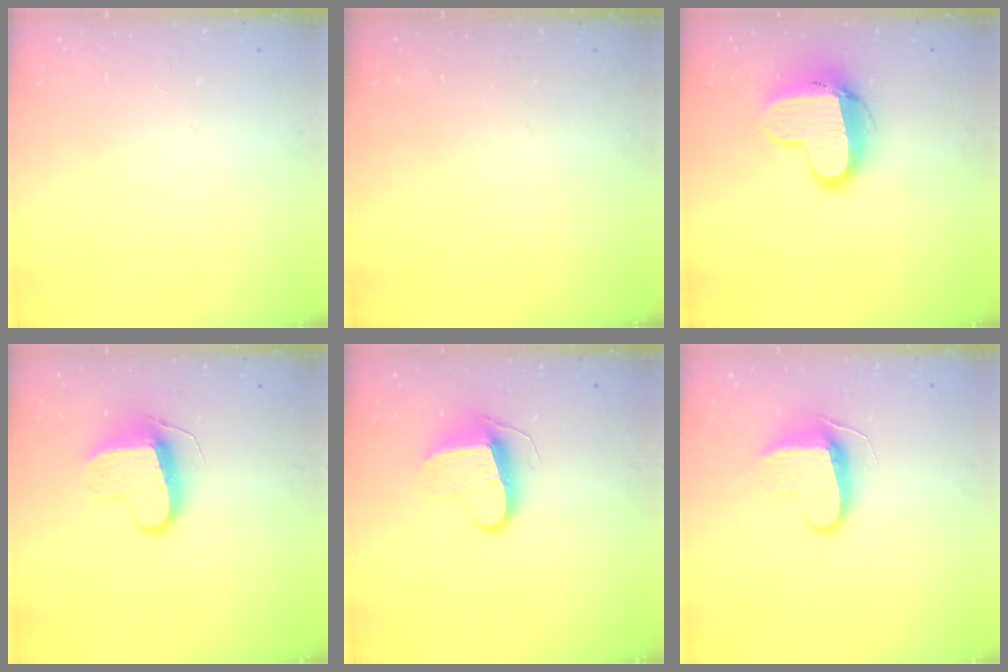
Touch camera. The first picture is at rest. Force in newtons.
{"total": 0.0}
{"total": 11.4, "press": 11.4, "slide": 1.1}
{"total": 9.9, "press": 9.9, "slide": 0.2}
{"total": 9.6, "press": 9.6, "slide": 0.2}
{"total": 9.1, "press": 9.1, "slide": 0.8}